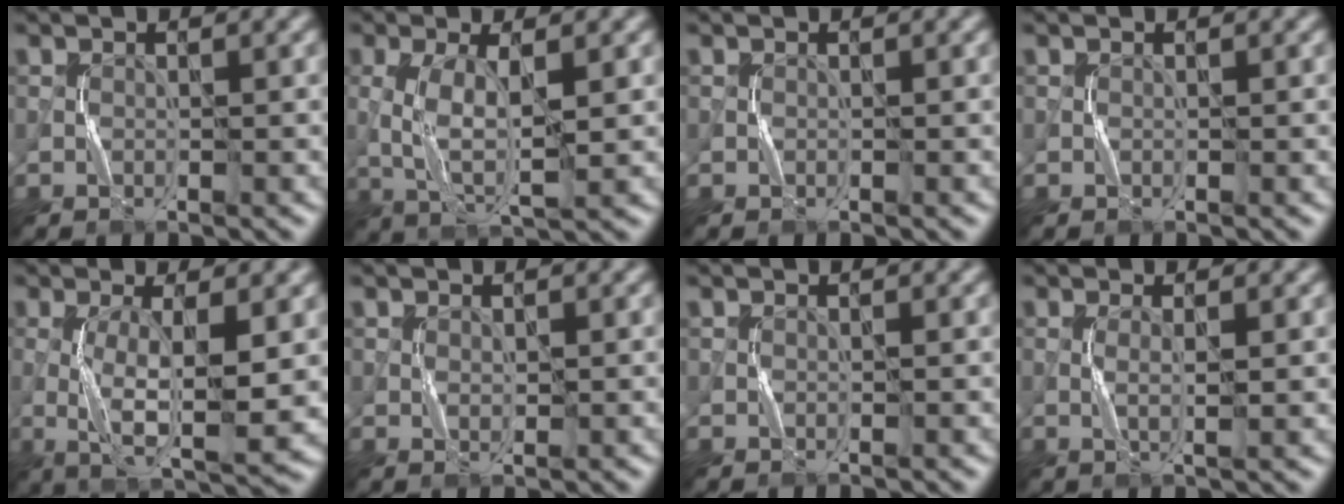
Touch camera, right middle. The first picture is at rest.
{"total": 5.2, "force": [0.2, 1.6, 5.0], "torque": [-0.108, 0.001, 0.003]}
{"total": 0.0}
{"total": 0.0}
{"total": 6.8, "force": [-0.3, 1.5, 6.7], "torque": [-0.119, -0.003, -0.002]}
{"total": 0.9, "force": [0.4, 0.4, 0.8], "torque": [-0.014, -0.004, 0.010]}
{"total": 0.0}
{"total": 1.6, "force": [0.3, 0.1, 1.5], "torque": [-0.032, 0.002, 0.004]}